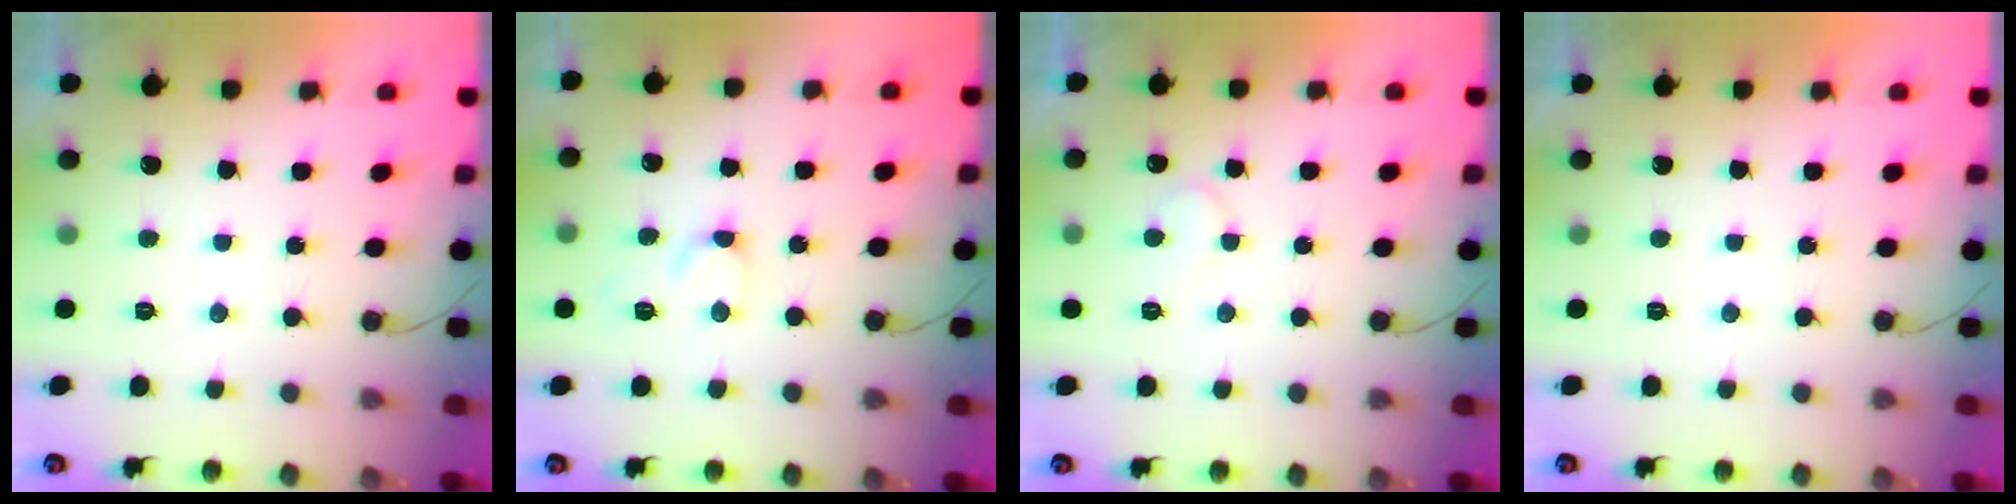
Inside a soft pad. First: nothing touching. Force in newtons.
{"total": 4.3, "press": 4.2, "slide": 0.5}
{"total": 5.1, "press": 5.1, "slide": 0.3}
{"total": 1.7, "press": 1.7, "slide": 0.0}